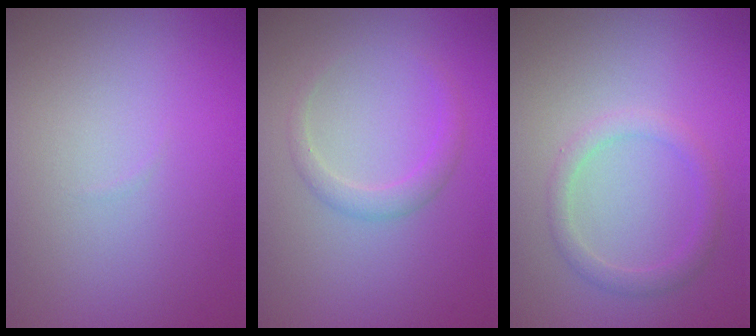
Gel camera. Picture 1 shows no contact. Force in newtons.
{"total": 1.7, "press": 1.7, "slide": 0.1}
{"total": 1.9, "press": 1.9, "slide": 0.0}